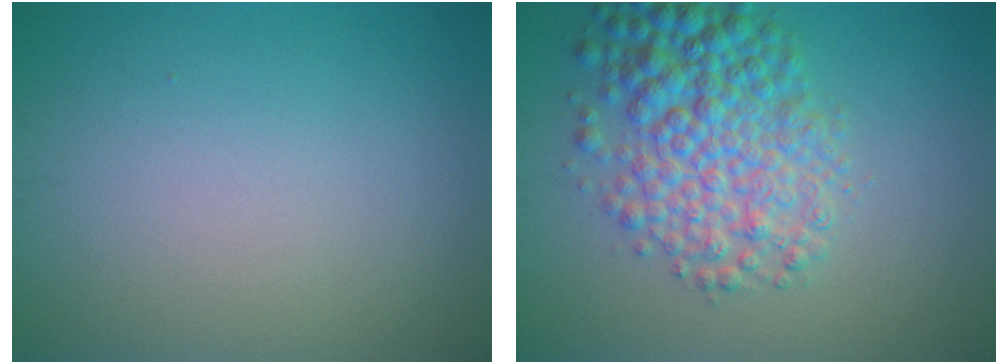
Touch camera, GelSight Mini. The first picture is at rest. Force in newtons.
{"total": 6.6, "press": 6.6, "slide": 0.1}